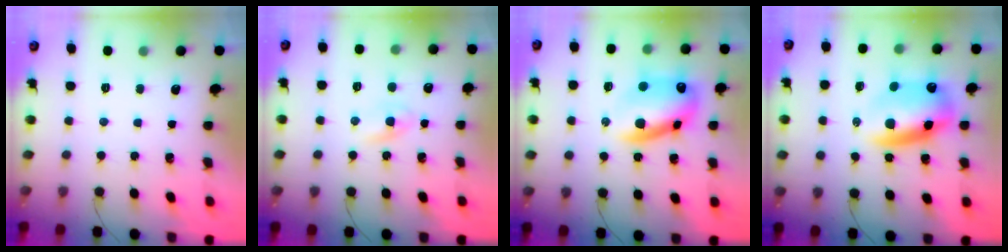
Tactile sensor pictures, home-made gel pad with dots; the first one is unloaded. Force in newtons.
{"total": 2.2, "press": 2.0, "slide": 0.9}
{"total": 14.0, "press": 13.7, "slide": 2.9}
{"total": 12.6, "press": 12.2, "slide": 3.0}